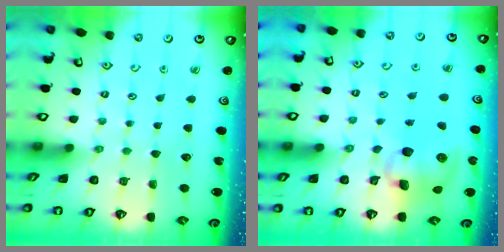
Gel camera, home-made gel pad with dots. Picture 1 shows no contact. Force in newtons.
{"total": 11.3, "press": 11.1, "slide": 1.6}